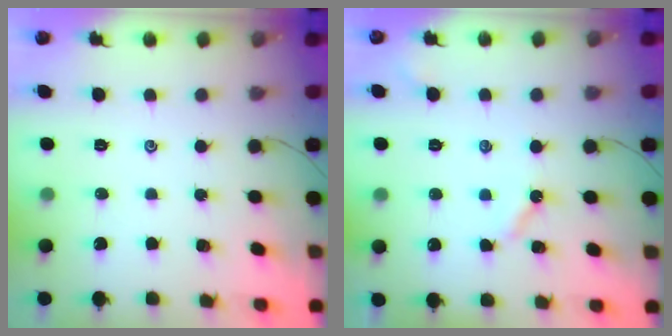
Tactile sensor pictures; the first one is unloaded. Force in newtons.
{"total": 4.4, "press": 4.3, "slide": 0.5}